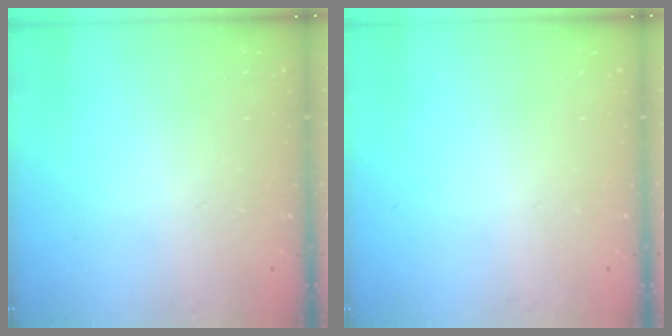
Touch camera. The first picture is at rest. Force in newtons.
{"total": 0.0}